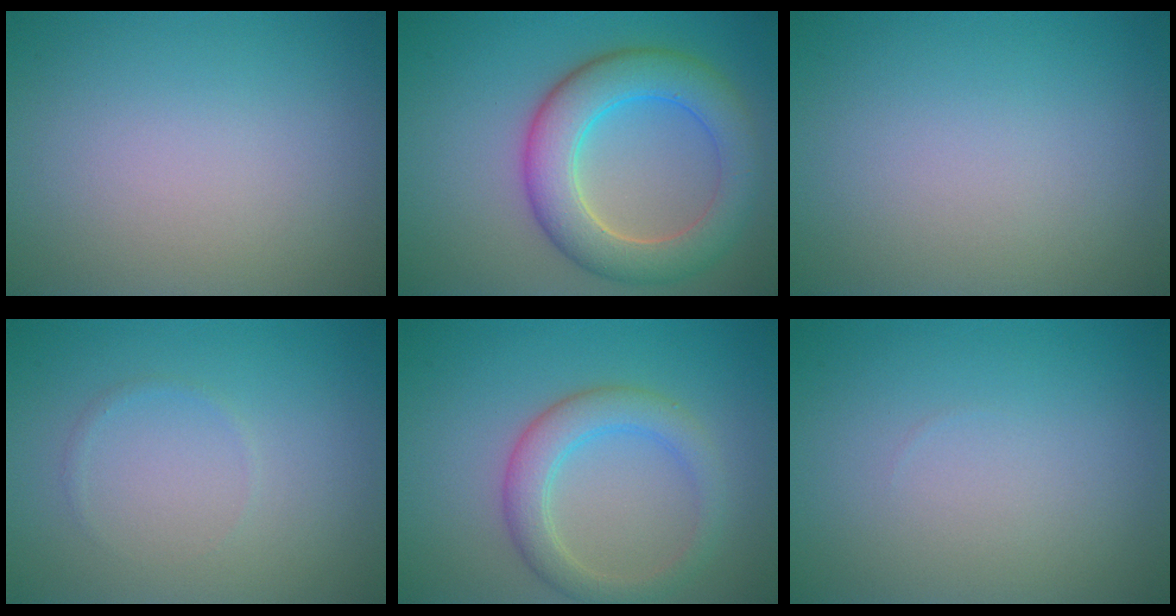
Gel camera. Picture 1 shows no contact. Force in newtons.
{"total": 7.1, "press": 7.1, "slide": 0.4}
{"total": 0.0}
{"total": 0.5, "press": 0.5, "slide": 0.0}
{"total": 3.7, "press": 3.7, "slide": 0.2}
{"total": 0.0}